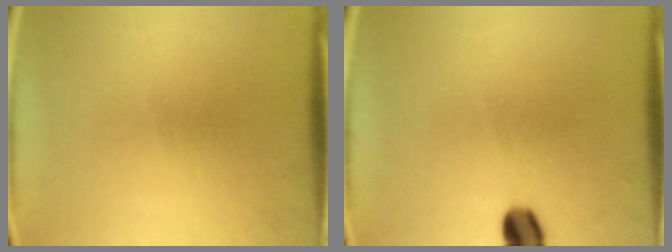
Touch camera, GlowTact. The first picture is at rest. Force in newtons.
{"total": 4.5}